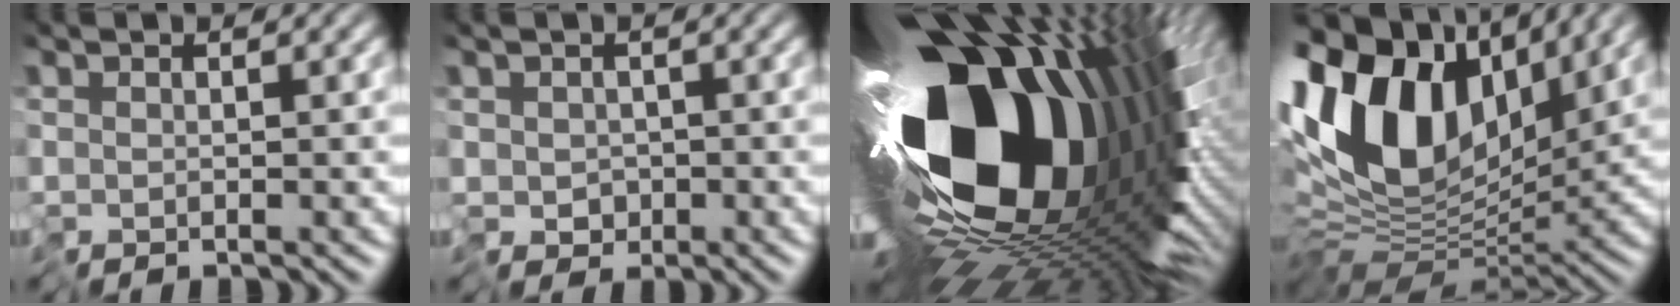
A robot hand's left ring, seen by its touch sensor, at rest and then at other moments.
{"total": 1.6, "force": [-0.4, 1.3, 0.7], "torque": [-0.014, -0.002, -0.007]}
{"total": 20.3, "force": [1.6, 12.3, 16.1], "torque": [-0.278, -0.081, 0.046]}
{"total": 12.6, "force": [4.6, 7.9, 8.7], "torque": [-0.175, 0.021, 0.079]}